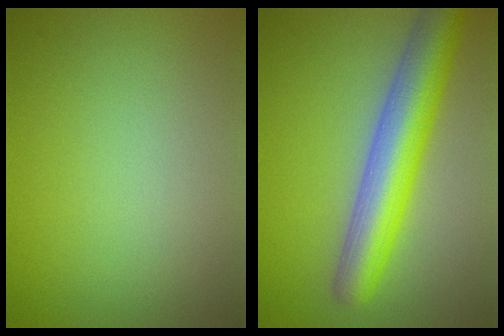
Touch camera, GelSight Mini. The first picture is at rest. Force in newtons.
{"total": 7.1, "press": 7.1, "slide": 0.2}